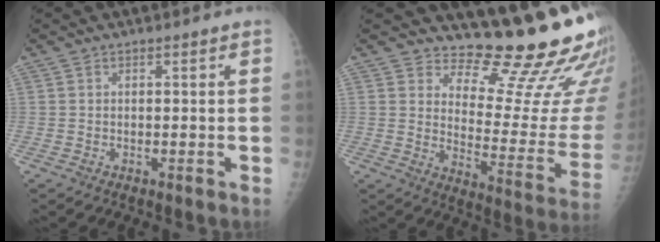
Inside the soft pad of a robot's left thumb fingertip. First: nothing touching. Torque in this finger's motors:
{"motor_torque": [0.30, 0.23, 0.14, -0.06, 0.04]}